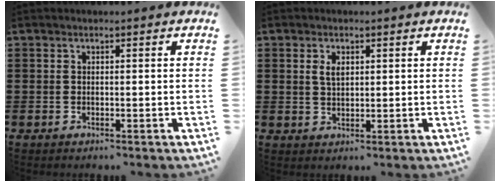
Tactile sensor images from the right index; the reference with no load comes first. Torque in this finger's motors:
{"motor_torque": [0.40, 0.36, 0.26, 0.07]}